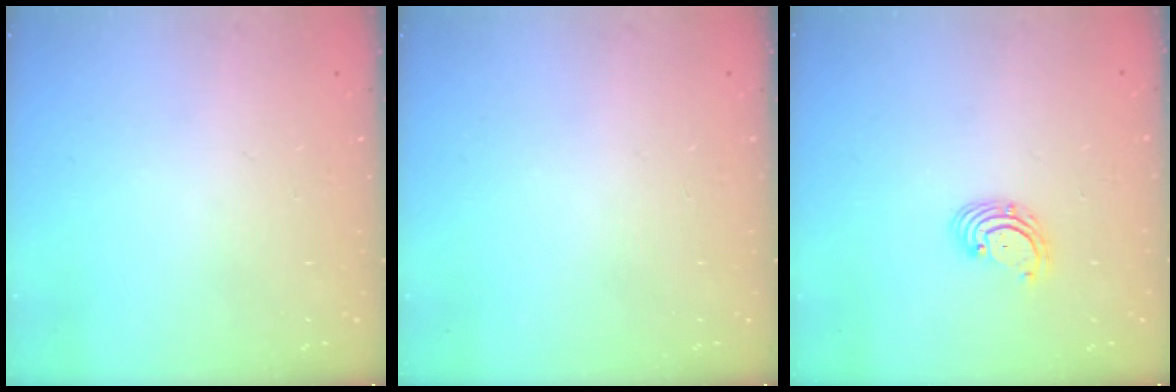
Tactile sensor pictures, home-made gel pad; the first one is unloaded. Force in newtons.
{"total": 0.0}
{"total": 2.9, "press": 2.9, "slide": 0.3}